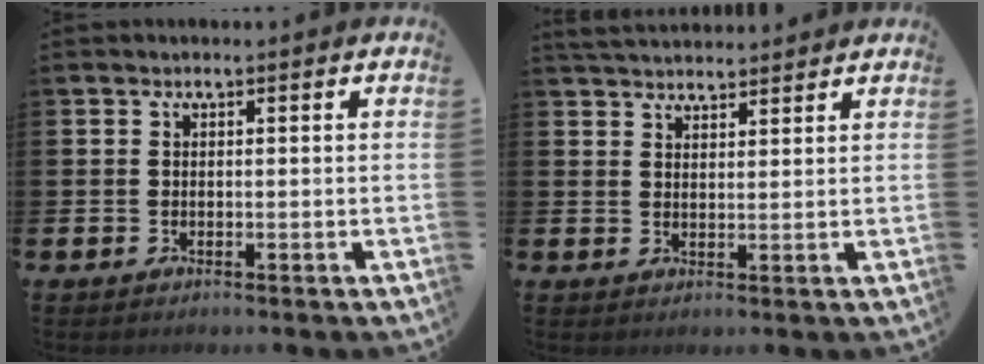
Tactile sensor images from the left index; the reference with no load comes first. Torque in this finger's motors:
{"motor_torque": [0.74, -1.39, 0.40, 0.12]}